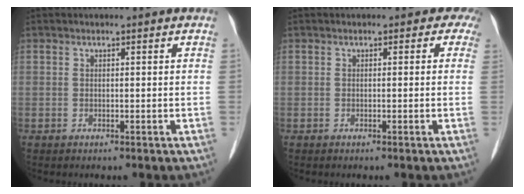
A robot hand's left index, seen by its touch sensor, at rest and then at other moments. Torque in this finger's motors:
{"motor_torque": [0.54, -0.55, 0.06, 0.00]}